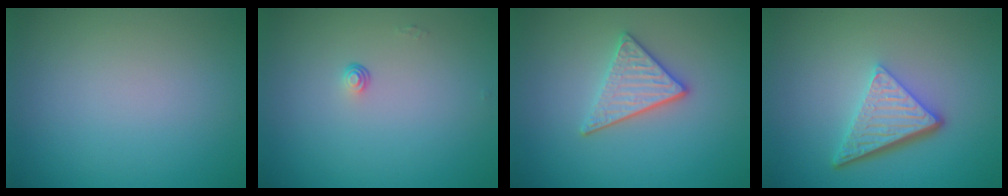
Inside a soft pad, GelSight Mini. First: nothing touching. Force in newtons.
{"total": 0.6, "press": 0.4, "slide": 0.5}
{"total": 3.2, "press": 2.9, "slide": 1.4}
{"total": 5.1, "press": 3.6, "slide": 3.6}